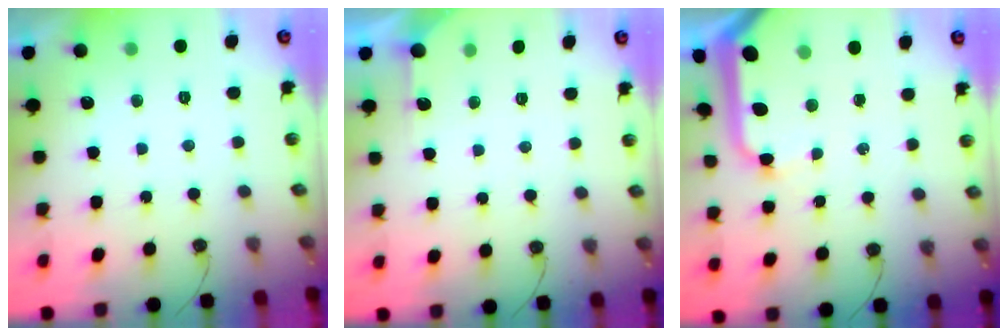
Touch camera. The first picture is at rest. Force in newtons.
{"total": 2.3, "press": 2.3, "slide": 0.2}
{"total": 14.6, "press": 14.5, "slide": 1.9}